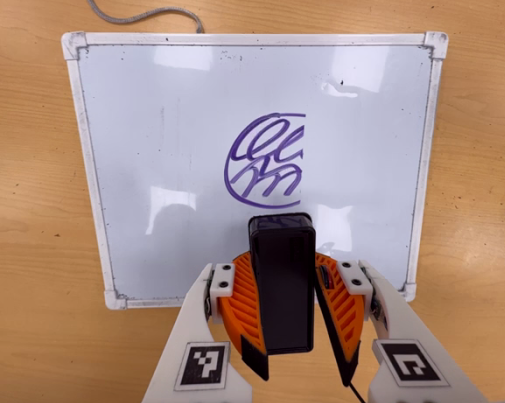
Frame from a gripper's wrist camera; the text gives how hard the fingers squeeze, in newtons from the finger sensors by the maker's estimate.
{"total": 10.4, "left": 10.8, "right": 10.1}